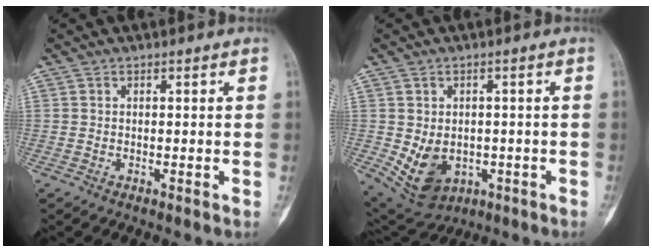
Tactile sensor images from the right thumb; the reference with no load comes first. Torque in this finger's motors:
{"motor_torque": [0.87, 1.58, -0.43, -0.39, -0.06]}